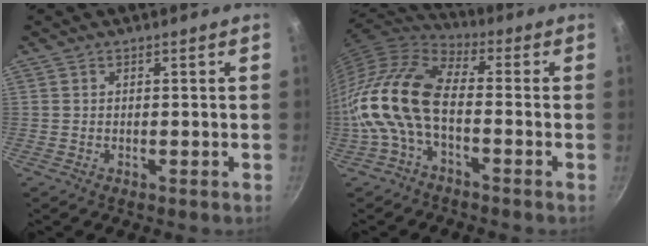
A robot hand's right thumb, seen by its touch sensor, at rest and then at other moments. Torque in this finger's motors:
{"motor_torque": [1.16, 3.09, 1.44, -1.33, 0.30]}